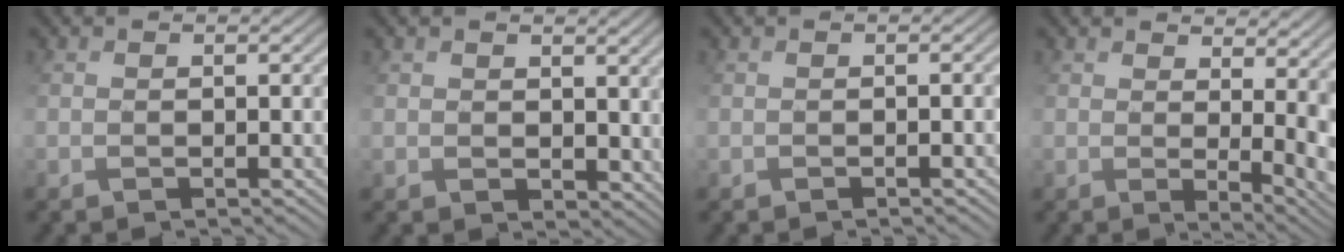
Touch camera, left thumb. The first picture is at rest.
{"total": 3.9, "force": [1.4, 3.2, 1.8], "torque": [-0.052, -0.010, 0.035]}
{"total": 1.7, "force": [-0.8, 0.4, 1.5], "torque": [-0.011, 0.005, 0.003]}
{"total": 8.2, "force": [1.1, 3.7, 7.3], "torque": [-0.118, -0.009, 0.037]}